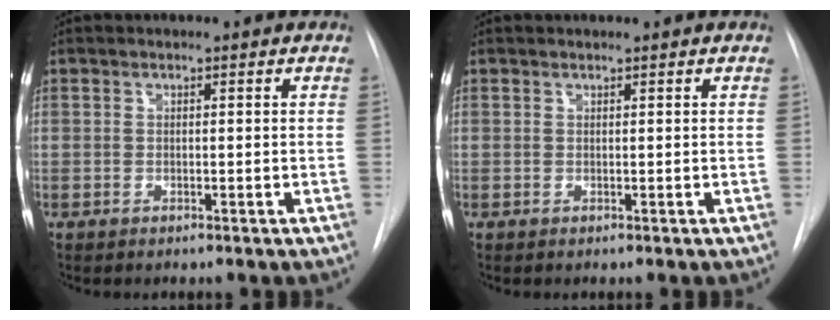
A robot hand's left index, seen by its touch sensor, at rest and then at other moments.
{"total": 0.0}